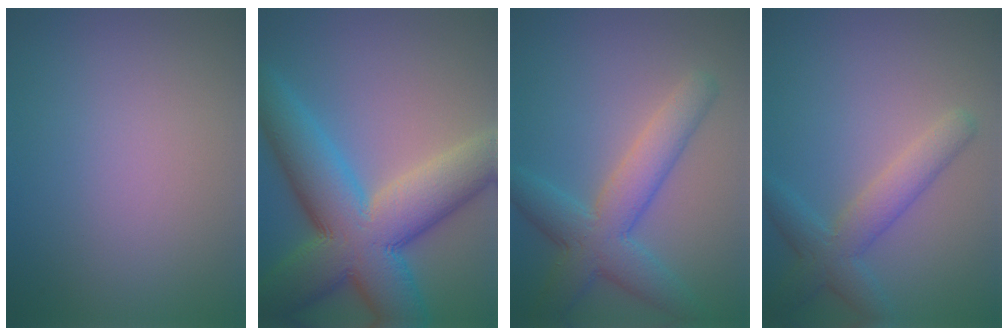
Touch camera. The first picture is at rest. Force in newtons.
{"total": 13.3, "press": 13.3, "slide": 0.4}
{"total": 6.1, "press": 6.1, "slide": 0.1}
{"total": 4.0, "press": 4.0, "slide": 0.2}